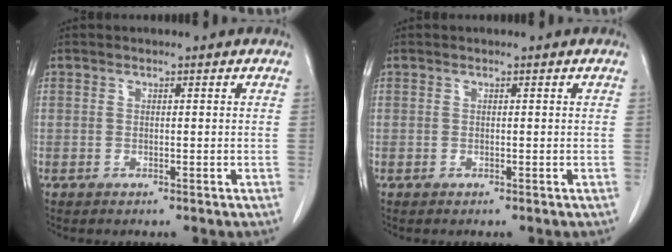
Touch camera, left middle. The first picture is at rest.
{"total": 0.0}